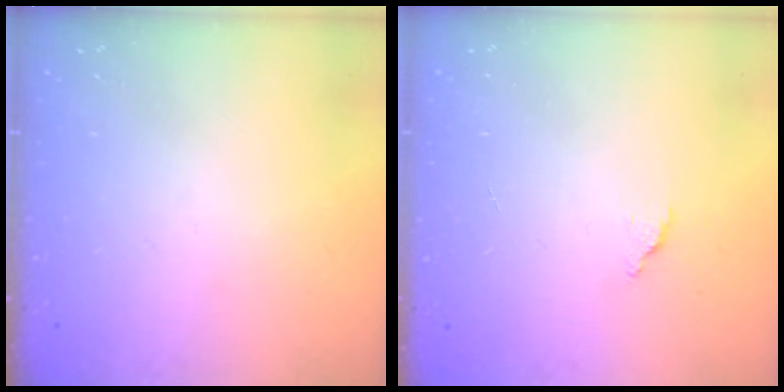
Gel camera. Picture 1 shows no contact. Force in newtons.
{"total": 1.4, "press": 1.4, "slide": 0.1}